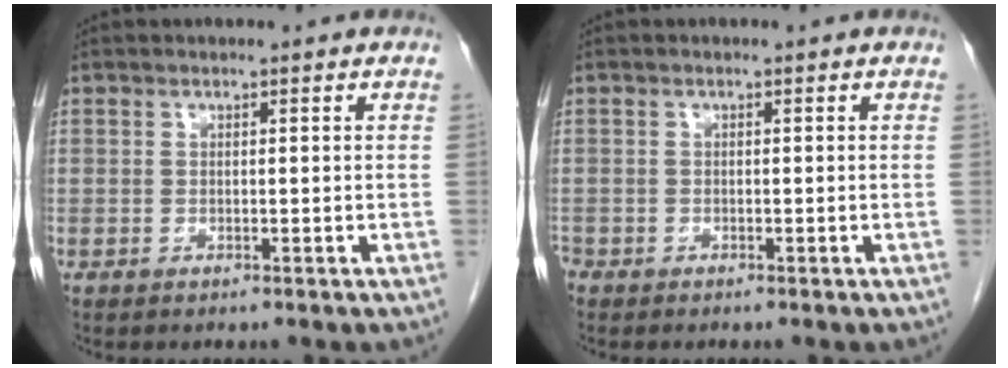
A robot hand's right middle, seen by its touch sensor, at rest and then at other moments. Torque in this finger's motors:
{"motor_torque": [0.23, -0.29, 0.00, 0.01]}